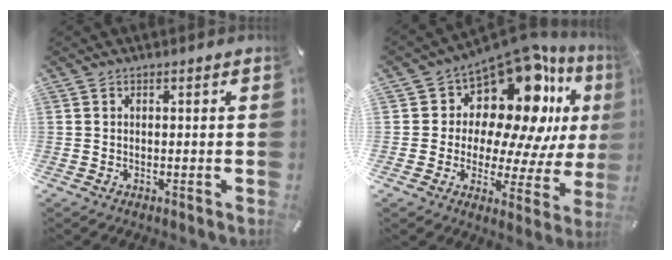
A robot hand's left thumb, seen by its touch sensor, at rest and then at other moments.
{"total": 15.4, "force": [9.4, 8.8, 8.6], "torque": [-0.124, -0.105, 0.159]}